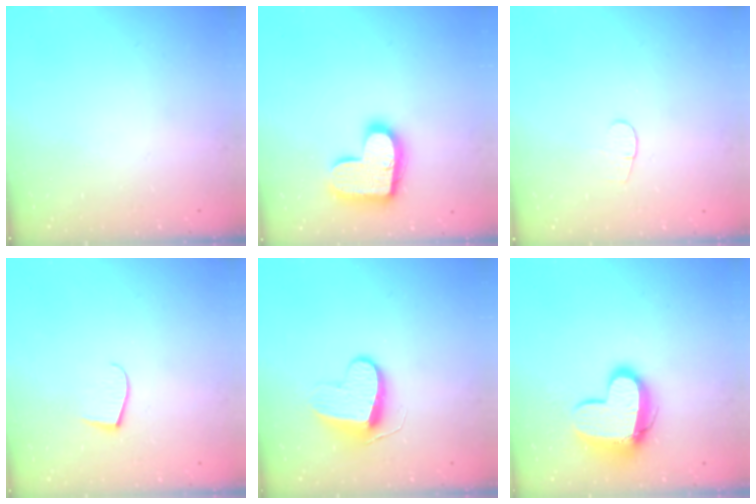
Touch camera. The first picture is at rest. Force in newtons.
{"total": 17.1, "press": 17.1, "slide": 1.0}
{"total": 3.6, "press": 3.6, "slide": 0.4}
{"total": 5.9, "press": 5.9, "slide": 0.4}
{"total": 9.2, "press": 9.2, "slide": 0.4}
{"total": 13.1, "press": 13.0, "slide": 1.1}